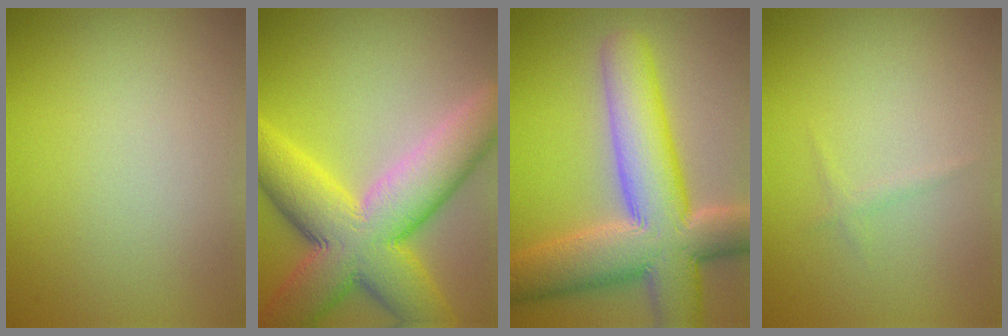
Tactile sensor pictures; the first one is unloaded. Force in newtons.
{"total": 11.7, "press": 11.6, "slide": 0.7}
{"total": 11.8, "press": 11.8, "slide": 0.6}
{"total": 0.6, "press": 0.6, "slide": 0.1}